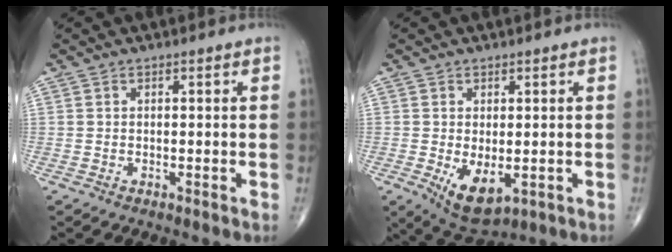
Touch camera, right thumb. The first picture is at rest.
{"total": 7.2, "force": [-1.4, 3.7, 6.0], "torque": [-0.092, -0.017, -0.007]}